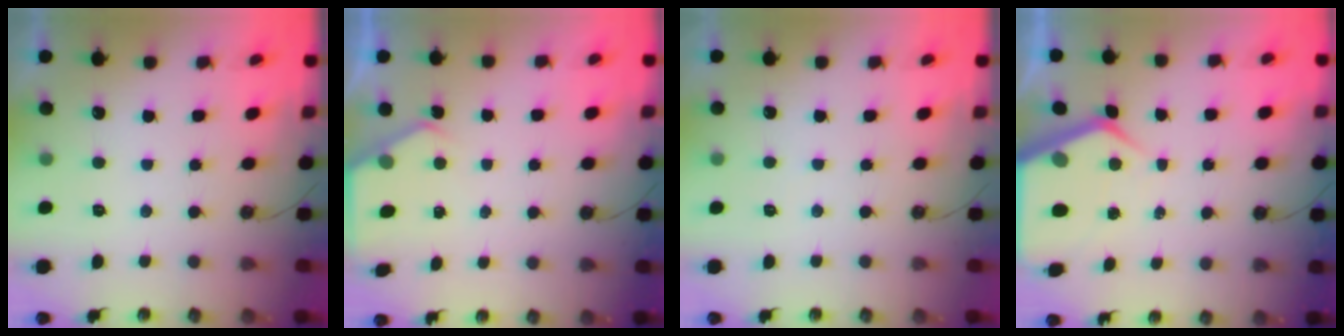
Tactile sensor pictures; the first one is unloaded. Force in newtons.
{"total": 2.4, "press": 2.4, "slide": 0.3}
{"total": 1.4, "press": 1.3, "slide": 0.3}
{"total": 6.2, "press": 6.2, "slide": 0.6}